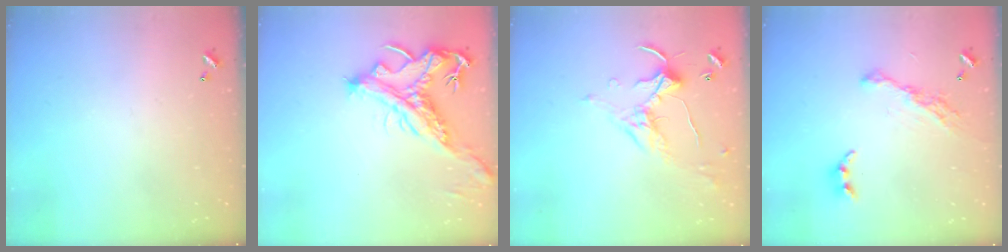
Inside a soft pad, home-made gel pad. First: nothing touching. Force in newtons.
{"total": 2.1, "press": 1.7, "slide": 1.2}
{"total": 1.7, "press": 1.4, "slide": 0.8}
{"total": 9.9, "press": 9.9, "slide": 0.5}